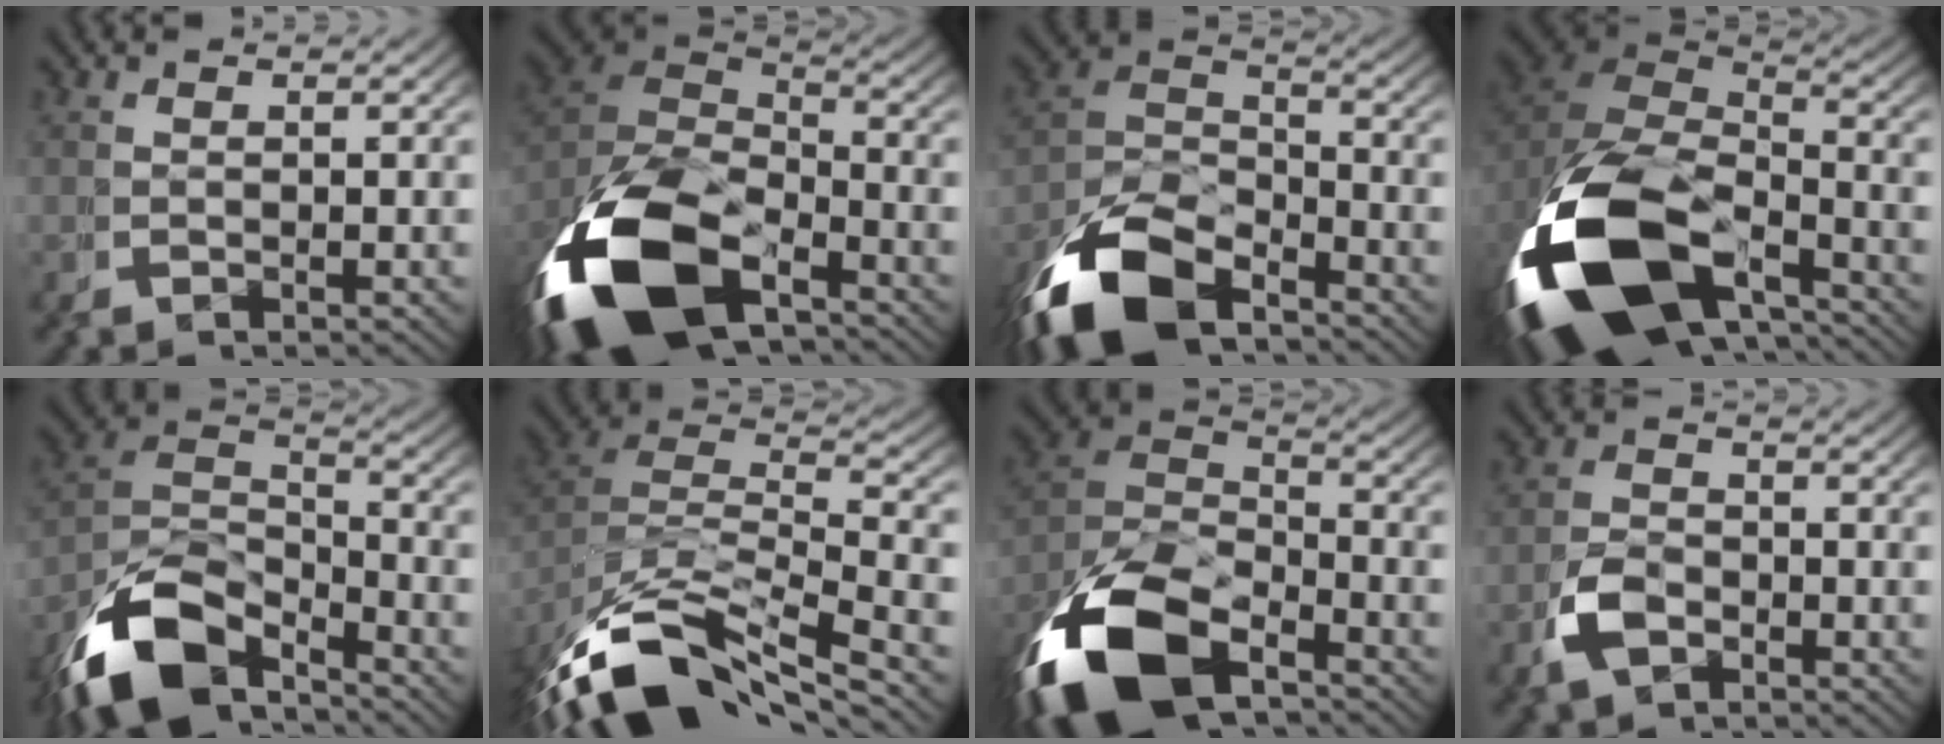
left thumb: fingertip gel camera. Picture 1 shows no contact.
{"total": 14.8, "force": [-4.0, 9.3, 10.8], "torque": [-0.251, -0.050, -0.047]}
{"total": 10.0, "force": [-5.4, 5.8, 6.0], "torque": [-0.125, -0.028, -0.083]}
{"total": 19.0, "force": [-3.8, 12.7, 13.6], "torque": [-0.331, -0.069, -0.036]}
{"total": 10.8, "force": [-5.2, 6.7, 6.7], "torque": [-0.146, -0.037, -0.075]}
{"total": 10.9, "force": [-2.5, 7.0, 7.9], "torque": [-0.181, -0.027, -0.032]}
{"total": 12.0, "force": [-5.0, 7.4, 8.1], "torque": [-0.178, -0.034, -0.072]}
{"total": 2.7, "force": [-1.9, 1.7, 0.9], "torque": [-0.032, -0.008, -0.030]}